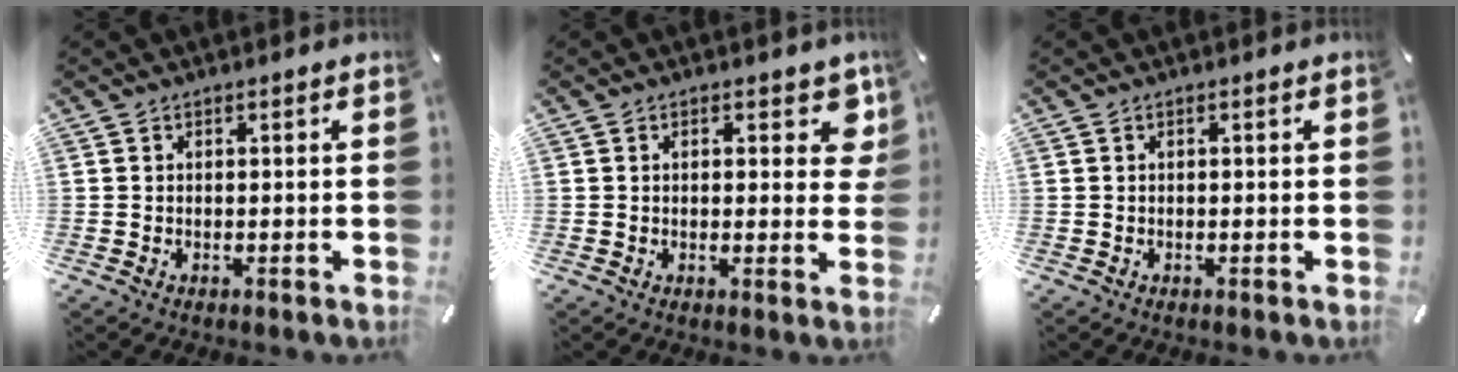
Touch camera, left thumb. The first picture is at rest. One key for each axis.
{"total": 5.6, "fx": 2.3, "fy": 3.0, "fz": 4.1, "tx": -0.032, "ty": -0.012, "tz": 0.030}
{"total": 0.0}